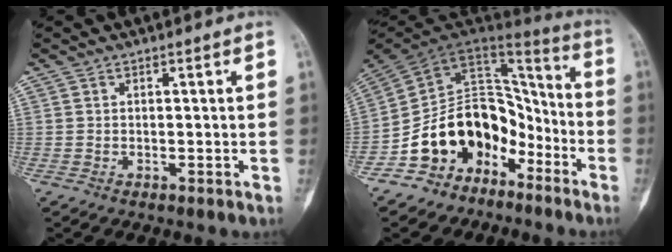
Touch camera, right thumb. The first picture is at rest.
{"total": 18.5, "force": [-9.2, 13.7, 8.4], "torque": [-0.099, 0.122, -0.162]}